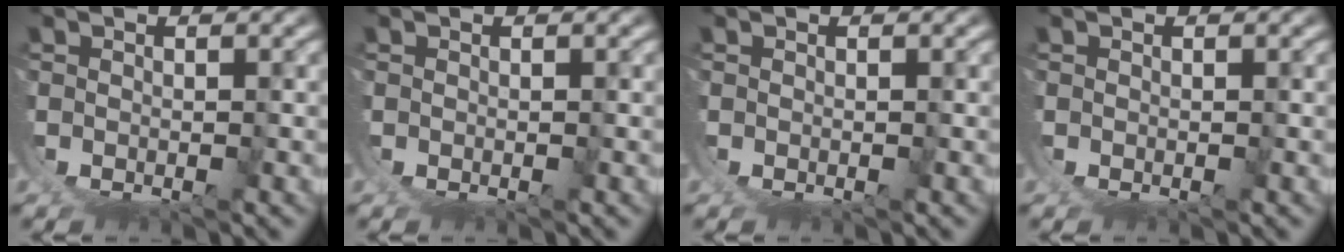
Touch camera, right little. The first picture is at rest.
{"total": 0.0}
{"total": 0.0}
{"total": 0.0}